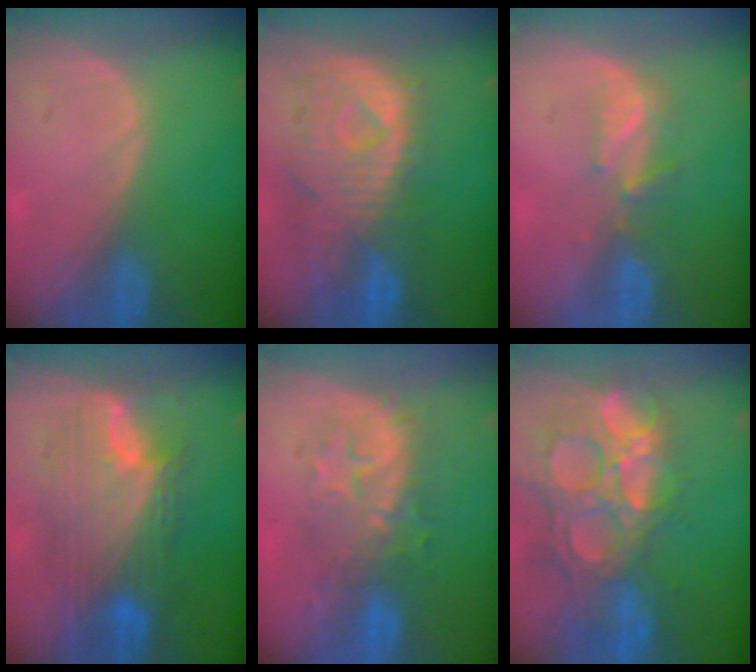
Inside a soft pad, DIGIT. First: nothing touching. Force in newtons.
{"total": 11.3, "press": 9.7, "slide": 5.7}
{"total": 3.4, "press": 3.3, "slide": 0.7}
{"total": 10.0, "press": 10.0, "slide": 0.6}
{"total": 8.0, "press": 8.0, "slide": 0.9}
{"total": 14.3, "press": 12.2, "slide": 7.6}